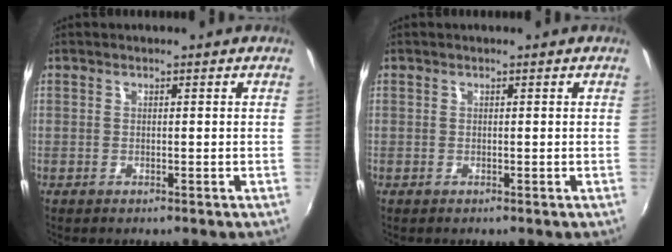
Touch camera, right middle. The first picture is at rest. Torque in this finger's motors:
{"motor_torque": [0.07, 0.10, 0.00, -0.01]}